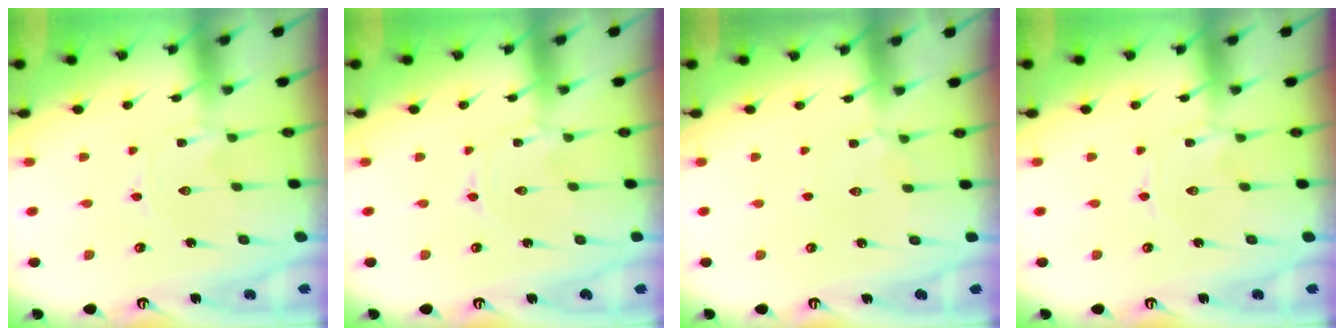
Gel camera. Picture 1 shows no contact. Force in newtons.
{"total": 0.0}
{"total": 4.7, "press": 4.6, "slide": 0.6}
{"total": 1.5, "press": 1.5, "slide": 0.1}